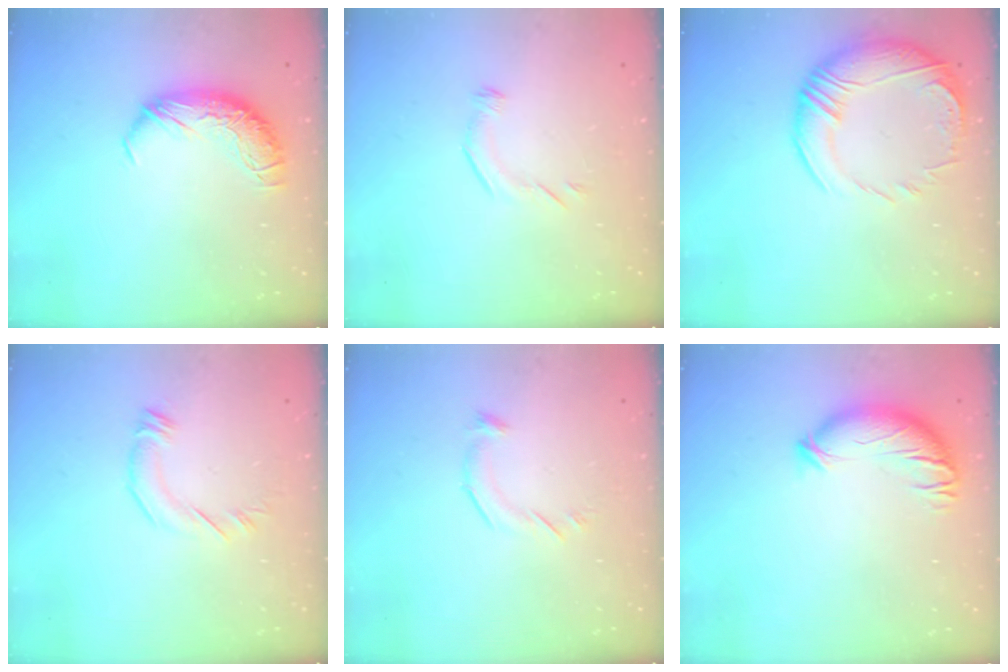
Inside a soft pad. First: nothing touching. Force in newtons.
{"total": 4.7, "press": 4.6, "slide": 0.9}
{"total": 6.3, "press": 4.2, "slide": 4.7}
{"total": 4.4, "press": 4.4, "slide": 0.3}
{"total": 6.7, "press": 6.7, "slide": 0.6}
{"total": 3.7, "press": 2.8, "slide": 2.3}